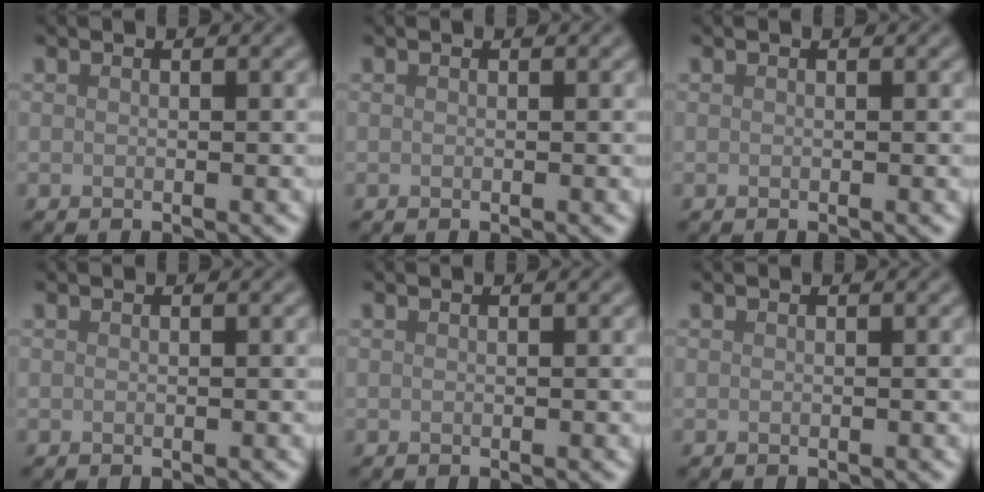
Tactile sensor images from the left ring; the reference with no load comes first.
{"total": 0.0}
{"total": 0.0}
{"total": 0.0}
{"total": 0.0}
{"total": 0.0}